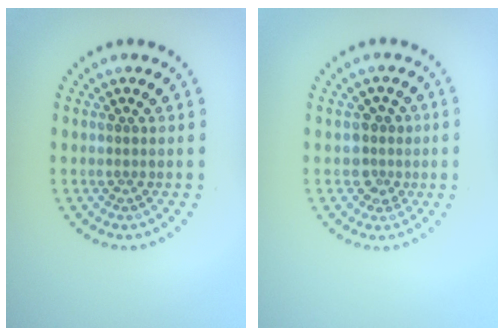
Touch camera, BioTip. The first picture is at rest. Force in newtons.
{"total": 2.1, "press": 1.7, "slide": 1.3}